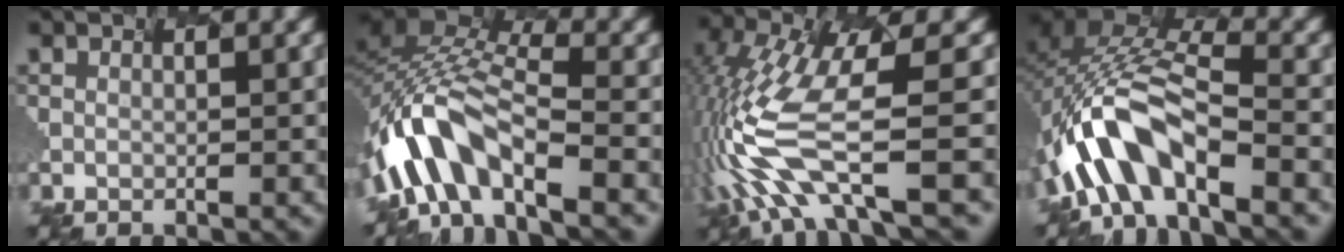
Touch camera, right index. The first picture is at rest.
{"total": 9.8, "force": [-6.6, 3.0, 6.5], "torque": [-0.150, -0.002, -0.089]}
{"total": 10.2, "force": [-4.0, 2.4, 9.0], "torque": [-0.219, -0.009, -0.036]}
{"total": 9.5, "force": [-5.9, 3.2, 6.7], "torque": [-0.166, -0.003, -0.071]}